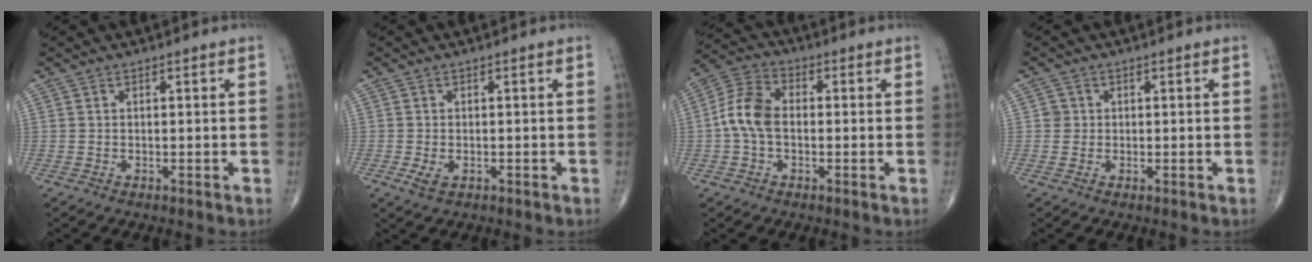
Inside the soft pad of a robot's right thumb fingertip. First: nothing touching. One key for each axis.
{"total": 2.4, "fx": -0.8, "fy": 1.5, "fz": 1.7, "tx": -0.035, "ty": -0.001, "tz": -0.011}
{"total": 8.4, "fx": -0.6, "fy": 5.4, "fz": 6.3, "tx": -0.126, "ty": 0.026, "tz": -0.024}
{"total": 1.6, "fx": 0.2, "fy": 1.6, "fz": 0.2, "tx": 0.007, "ty": 0.004, "tz": 0.000}